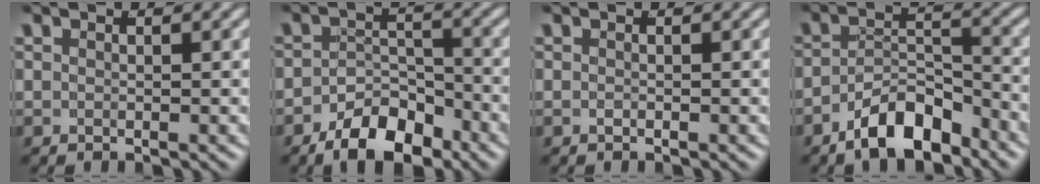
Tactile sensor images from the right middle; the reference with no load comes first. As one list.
[{"total": 5.7, "force": [-4.1, 2.7, 3.0], "torque": [-0.036, -0.006, -0.068]}, {"total": 0.0}, {"total": 5.9, "force": [-4.6, 2.4, 2.9], "torque": [-0.028, 0.003, -0.080]}]